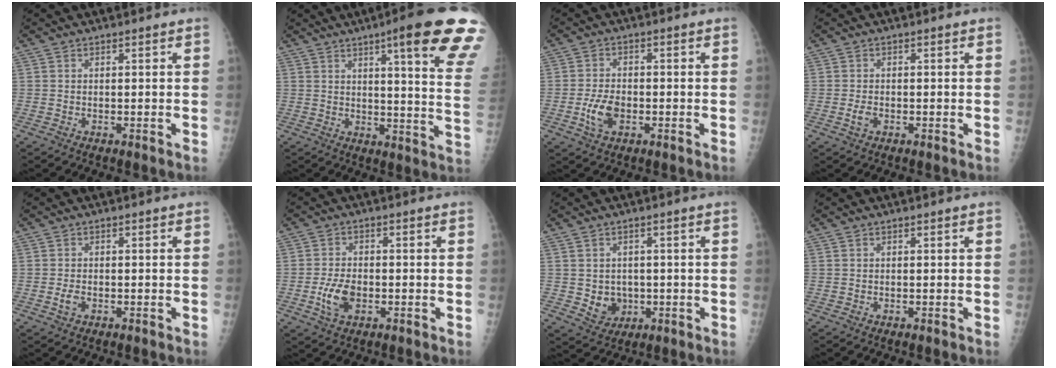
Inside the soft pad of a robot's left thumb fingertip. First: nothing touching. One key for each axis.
{"total": 20.9, "fx": 11.9, "fy": 2.5, "fz": 17.0, "tx": -0.199, "ty": -0.048, "tz": 0.139}
{"total": 5.6, "fx": -1.7, "fy": 3.4, "fz": 4.2, "tx": -0.078, "ty": 0.007, "tz": -0.030}
{"total": 1.9, "fx": -0.7, "fy": 1.2, "fz": 1.3, "tx": -0.024, "ty": 0.002, "tz": -0.013}
{"total": 2.0, "fx": -0.6, "fy": 1.3, "fz": 1.3, "tx": -0.025, "ty": 0.002, "tz": -0.012}
{"total": 6.0, "fx": -1.7, "fy": 3.7, "fz": 4.4, "tx": -0.083, "ty": 0.006, "tz": -0.029}
{"total": 5.3, "fx": -0.6, "fy": 4.7, "fz": 2.5, "tx": -0.013, "ty": 0.002, "tz": 0.004}
{"total": 0.0}